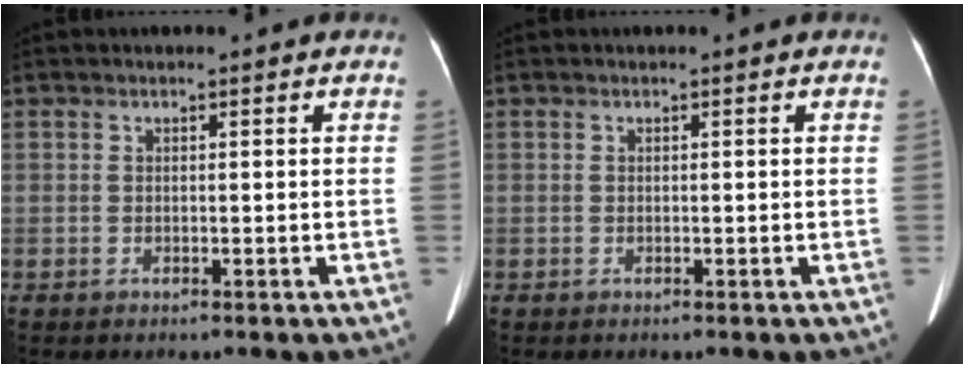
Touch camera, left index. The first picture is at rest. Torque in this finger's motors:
{"motor_torque": [-0.02, -0.09, 0.08, 0.01]}